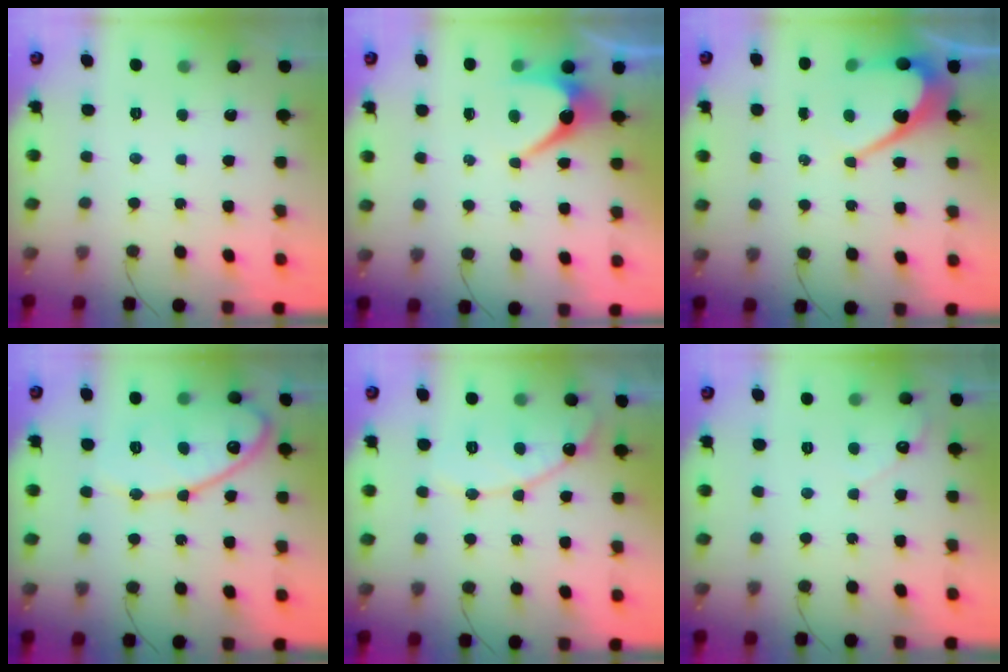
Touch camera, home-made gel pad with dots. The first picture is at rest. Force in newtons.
{"total": 6.8, "press": 6.8, "slide": 0.7}
{"total": 10.9, "press": 10.9, "slide": 1.0}
{"total": 16.7, "press": 16.6, "slide": 0.9}
{"total": 12.5, "press": 12.5, "slide": 1.1}
{"total": 2.8, "press": 2.8, "slide": 0.2}